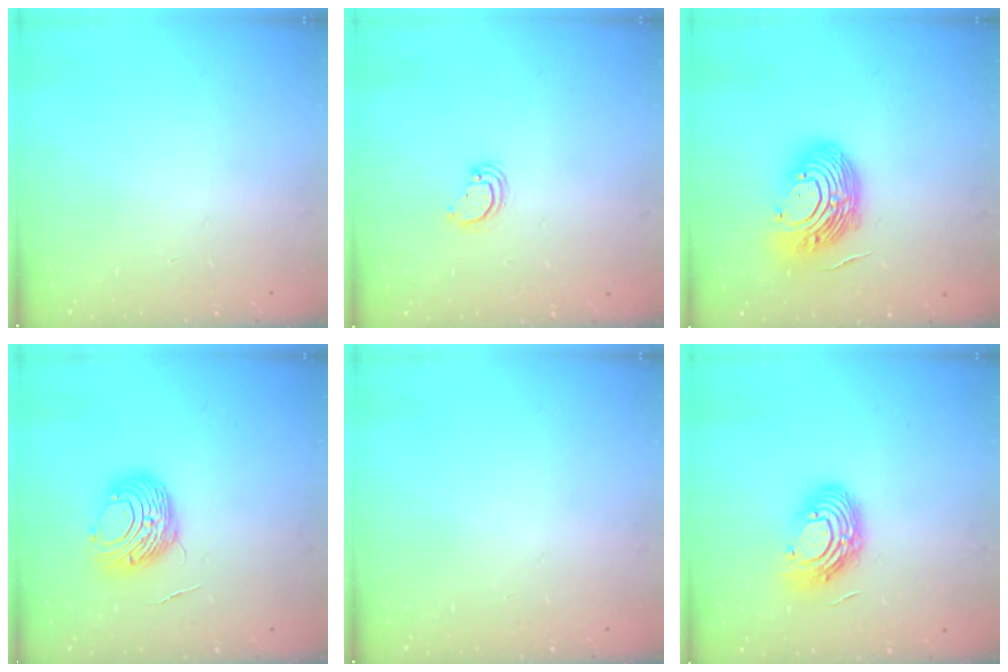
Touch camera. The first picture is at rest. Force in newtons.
{"total": 3.4, "press": 3.3, "slide": 0.4}
{"total": 14.4, "press": 14.2, "slide": 2.4}
{"total": 10.2, "press": 10.2, "slide": 0.8}
{"total": 0.0}
{"total": 12.0, "press": 12.0, "slide": 1.1}